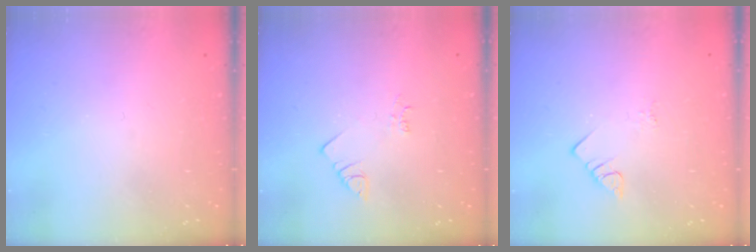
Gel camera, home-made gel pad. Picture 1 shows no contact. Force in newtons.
{"total": 2.5, "press": 2.5, "slide": 0.5}
{"total": 2.8, "press": 2.8, "slide": 0.4}